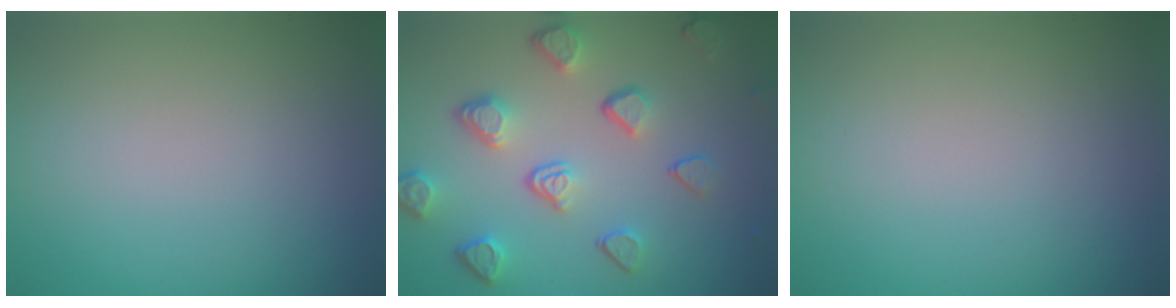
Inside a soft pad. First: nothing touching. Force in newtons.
{"total": 5.1, "press": 3.7, "slide": 3.5}
{"total": 0.0}